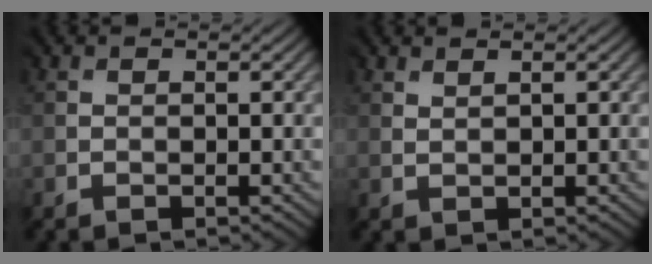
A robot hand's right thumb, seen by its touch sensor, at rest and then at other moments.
{"total": 1.7, "force": [1.6, 0.0, -0.5], "torque": [0.011, 0.005, 0.033]}